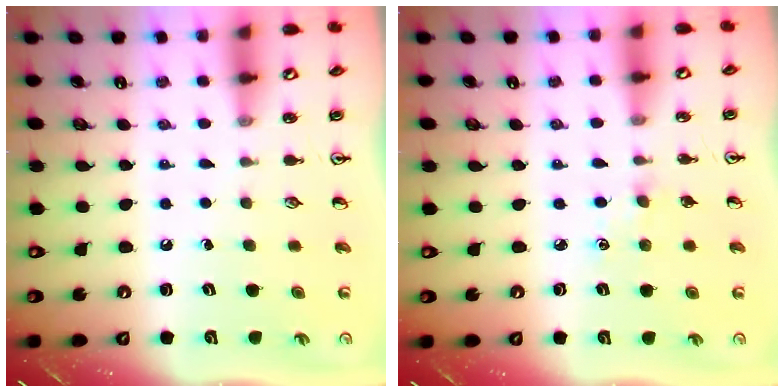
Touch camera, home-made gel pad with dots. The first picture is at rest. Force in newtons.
{"total": 2.0, "press": 2.0, "slide": 0.3}